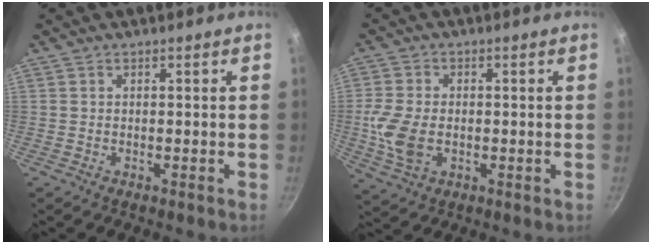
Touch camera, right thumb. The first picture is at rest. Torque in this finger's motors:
{"motor_torque": [0.58, 0.55, 1.02, -0.28, 0.27]}